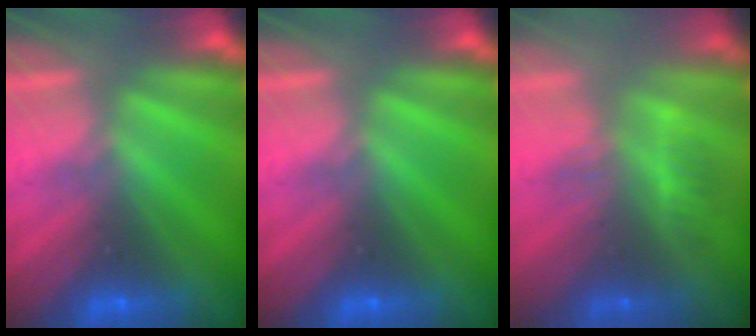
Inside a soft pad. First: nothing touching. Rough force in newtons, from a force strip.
{"total": 0.0}
{"total": 3.2}